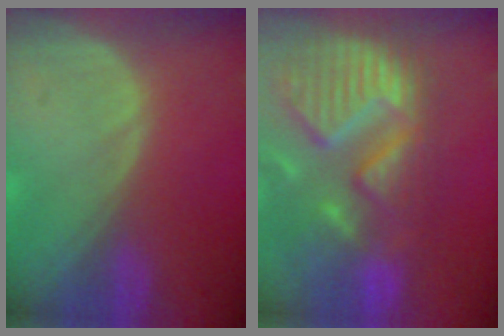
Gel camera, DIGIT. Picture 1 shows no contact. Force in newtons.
{"total": 13.9, "press": 11.8, "slide": 7.3}